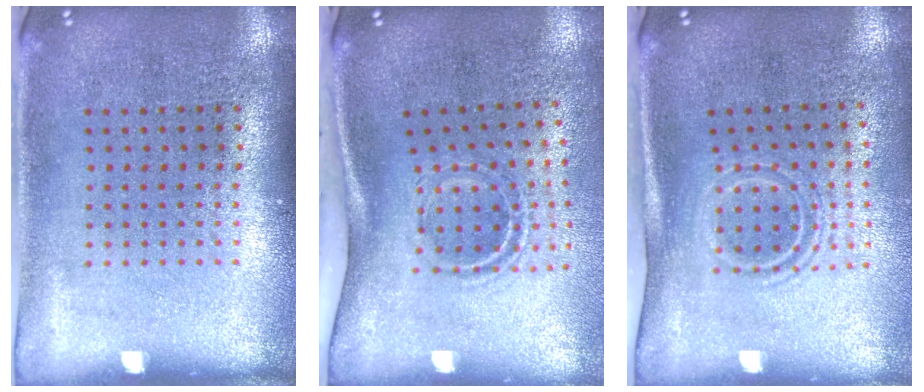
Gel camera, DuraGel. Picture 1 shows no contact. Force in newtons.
{"total": 1.9, "press": 1.2, "slide": 1.5}
{"total": 1.7, "press": 1.1, "slide": 1.2}